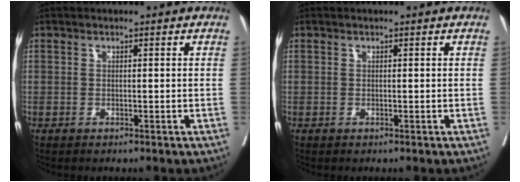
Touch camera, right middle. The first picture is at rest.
{"total": 0.0}